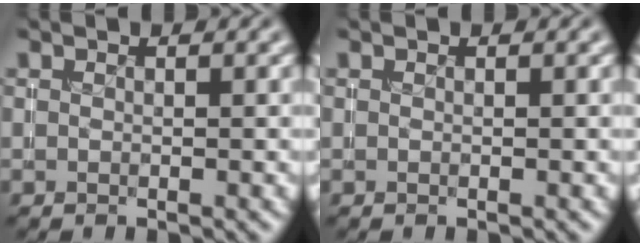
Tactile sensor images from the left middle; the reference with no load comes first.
{"total": 0.0}